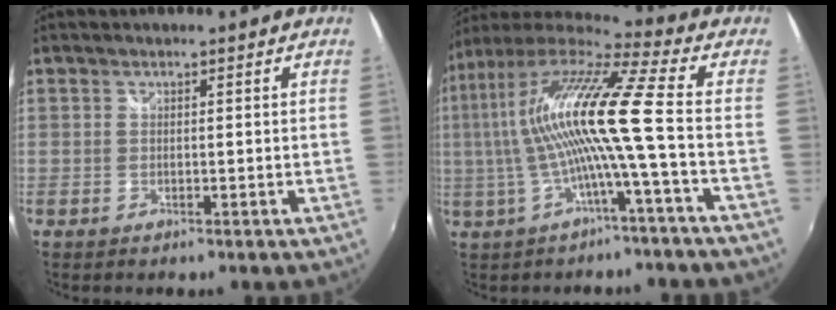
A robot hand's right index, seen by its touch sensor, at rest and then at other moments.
{"total": 15.5, "force": [-1.5, -0.8, 15.4], "torque": [-0.267, 0.001, -0.028]}